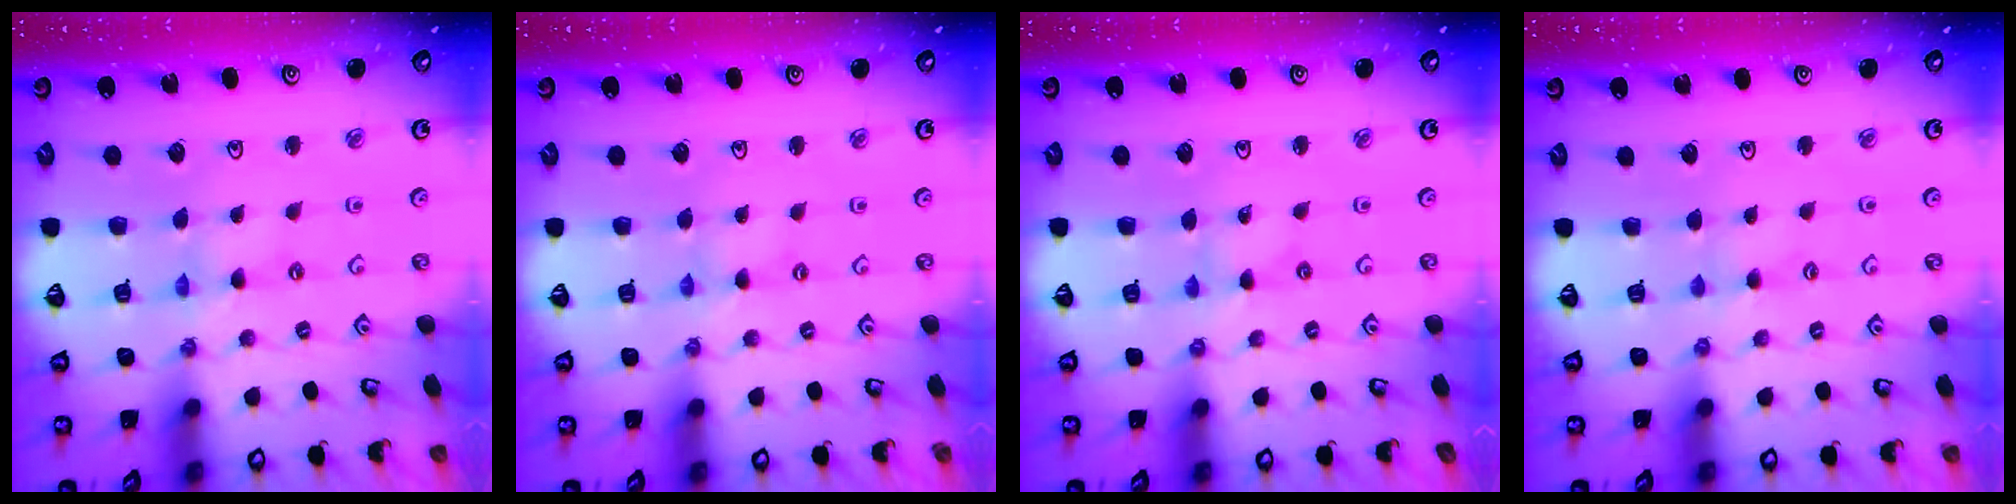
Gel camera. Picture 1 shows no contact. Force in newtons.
{"total": 0.0}
{"total": 0.0}
{"total": 1.7, "press": 1.6, "slide": 0.3}